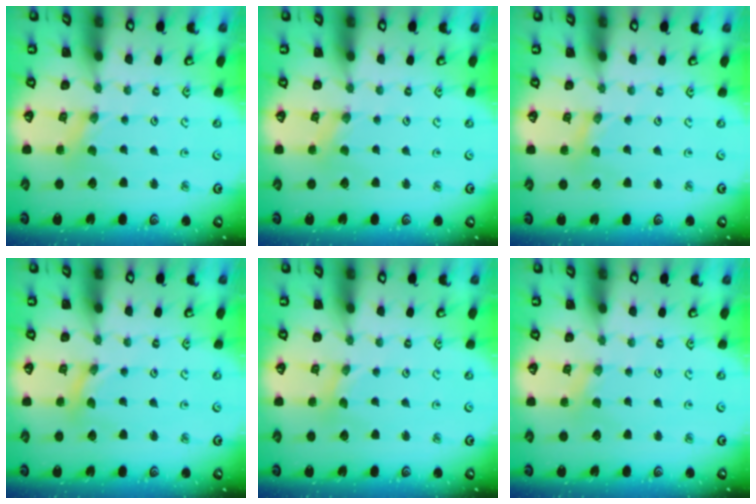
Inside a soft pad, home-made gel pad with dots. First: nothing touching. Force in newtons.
{"total": 0.0}
{"total": 0.0}
{"total": 0.0}
{"total": 0.0}
{"total": 0.5, "press": 0.5, "slide": 0.2}